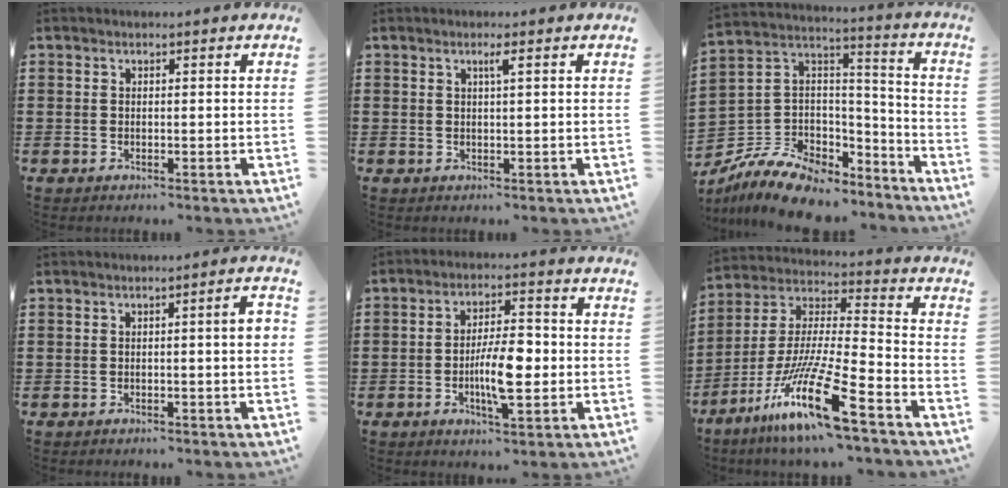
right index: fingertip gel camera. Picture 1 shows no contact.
{"total": 1.3, "force": [0.5, -0.1, 1.2], "torque": [-0.022, -0.001, 0.007]}
{"total": 10.1, "force": [-7.9, 5.2, 3.4], "torque": [-0.088, 0.014, -0.153]}
{"total": 2.4, "force": [-0.4, 0.1, 2.4], "torque": [-0.037, -0.001, -0.009]}
{"total": 8.0, "force": [-1.6, 2.8, 7.3], "torque": [-0.130, 0.000, -0.034]}
{"total": 16.8, "force": [-11.3, 1.5, 12.3], "torque": [-0.255, 0.014, -0.210]}